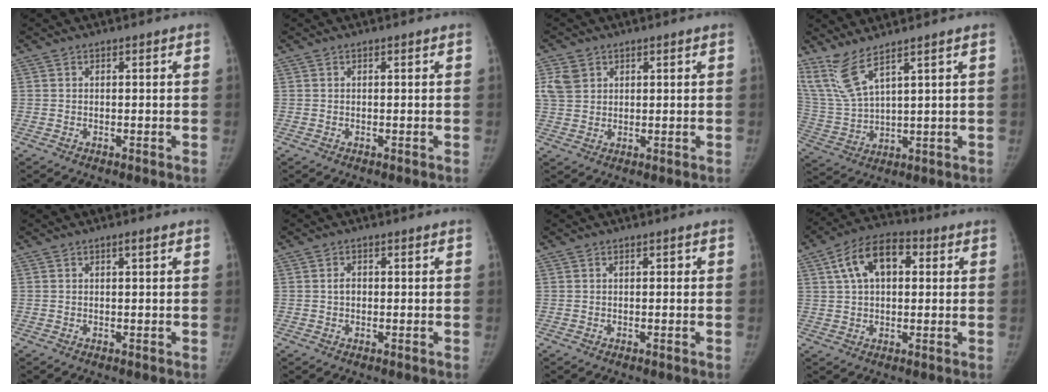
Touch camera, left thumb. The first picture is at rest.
{"total": 0.0}
{"total": 4.6, "force": [1.9, 3.6, 2.1], "torque": [-0.029, 0.000, 0.041]}
{"total": 8.2, "force": [6.0, 1.3, 5.4], "torque": [-0.128, -0.035, 0.145]}
{"total": 0.7, "force": [0.3, 0.1, 0.7], "torque": [-0.009, 0.000, 0.001]}
{"total": 1.6, "force": [0.0, 1.2, 1.0], "torque": [-0.010, 0.005, -0.003]}
{"total": 0.6, "force": [0.1, 0.4, 0.4], "torque": [-0.001, 0.002, 0.000]}
{"total": 11.4, "force": [3.3, 6.9, 8.5], "torque": [-0.134, 0.020, 0.048]}